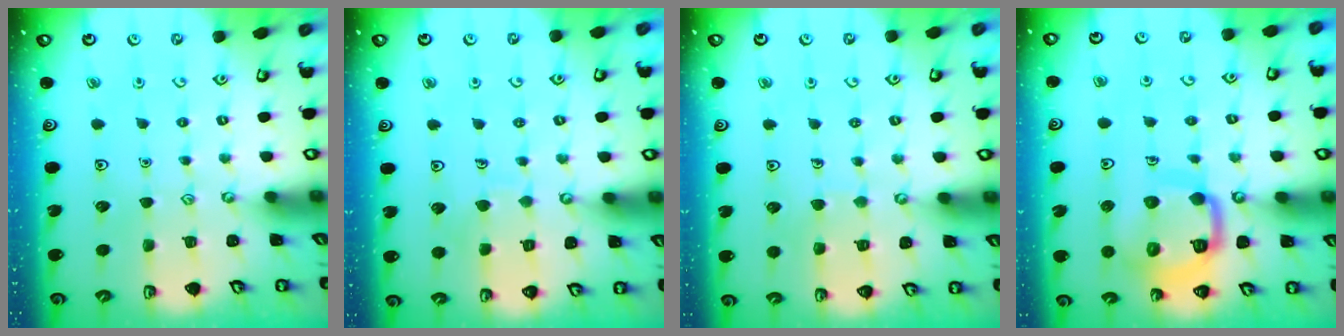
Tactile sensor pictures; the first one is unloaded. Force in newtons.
{"total": 5.7, "press": 5.7, "slide": 0.2}
{"total": 4.6, "press": 4.6, "slide": 0.3}
{"total": 14.4, "press": 14.3, "slide": 1.5}